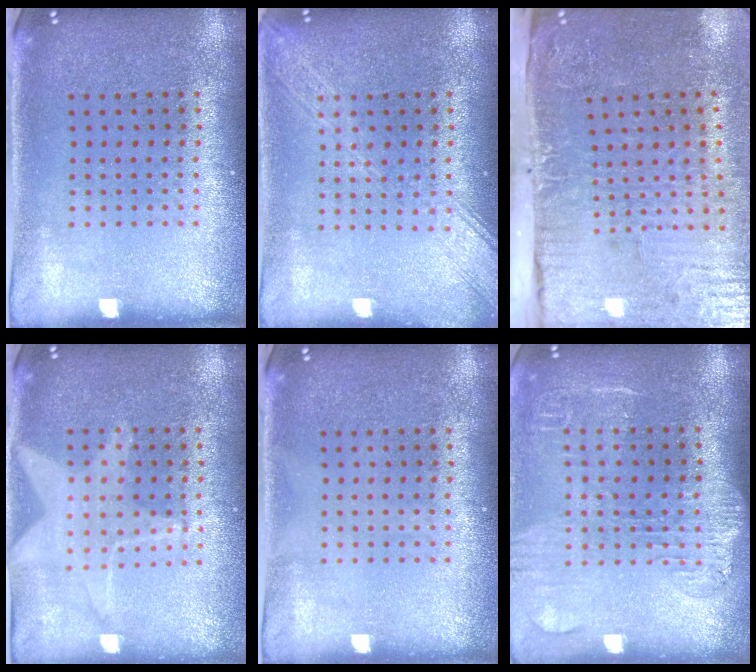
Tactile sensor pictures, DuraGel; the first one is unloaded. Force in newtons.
{"total": 3.4, "press": 3.3, "slide": 0.5}
{"total": 4.9, "press": 4.0, "slide": 2.9}
{"total": 1.5, "press": 1.4, "slide": 0.5}
{"total": 0.0}
{"total": 1.9, "press": 1.6, "slide": 1.0}